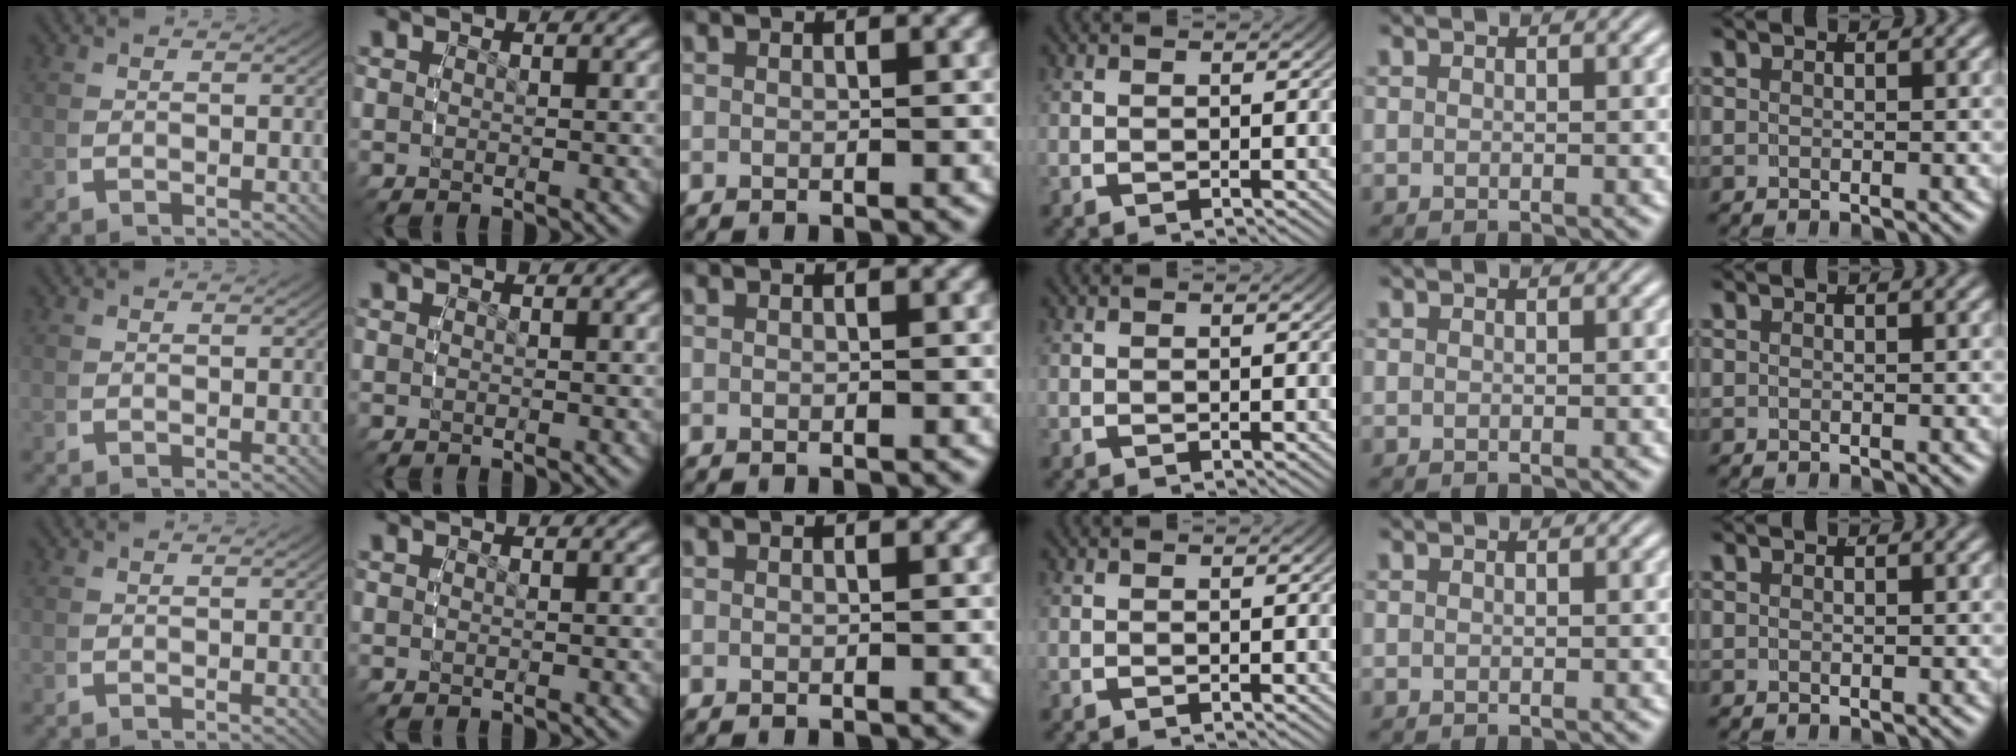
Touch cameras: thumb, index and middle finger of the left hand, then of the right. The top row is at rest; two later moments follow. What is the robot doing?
{"motion": "reach", "object": "glasses case"}